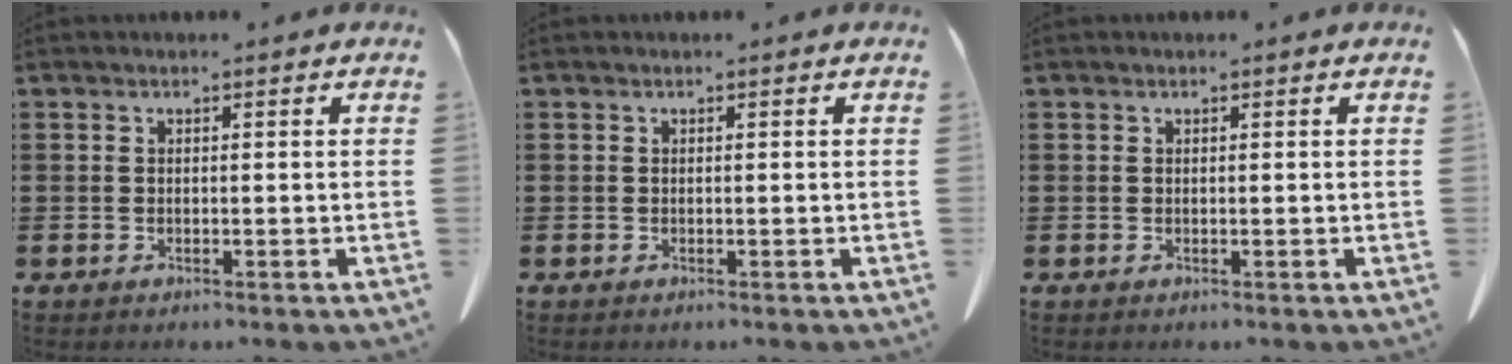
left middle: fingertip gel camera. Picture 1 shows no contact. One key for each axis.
{"total": 0.0}
{"total": 0.0}